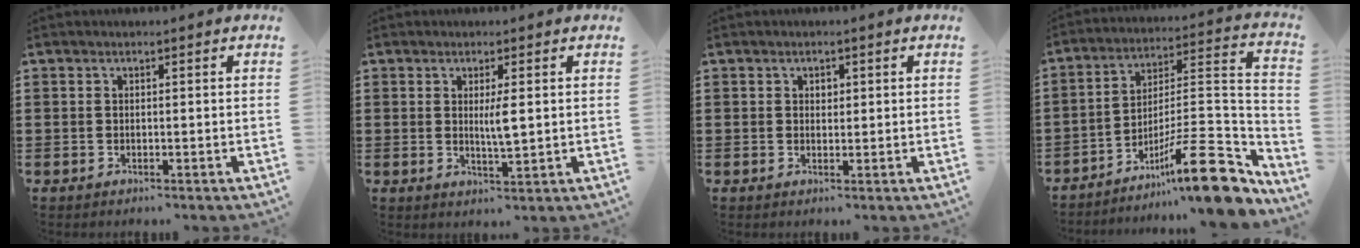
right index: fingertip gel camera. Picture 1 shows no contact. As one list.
[{"total": 3.5, "force": [0.5, 0.6, 3.4], "torque": [-0.066, 0.000, 0.006]}, {"total": 1.1, "force": [0.5, 0.8, 0.6], "torque": [-0.012, 0.006, 0.008]}, {"total": 15.1, "force": [-9.7, 3.3, 11.0], "torque": [-0.144, 0.025, -0.167]}]